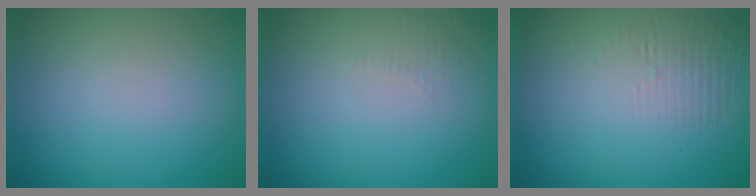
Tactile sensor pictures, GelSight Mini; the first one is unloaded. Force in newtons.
{"total": 1.0, "press": 0.9, "slide": 0.3}
{"total": 1.2, "press": 0.1, "slide": 1.2}